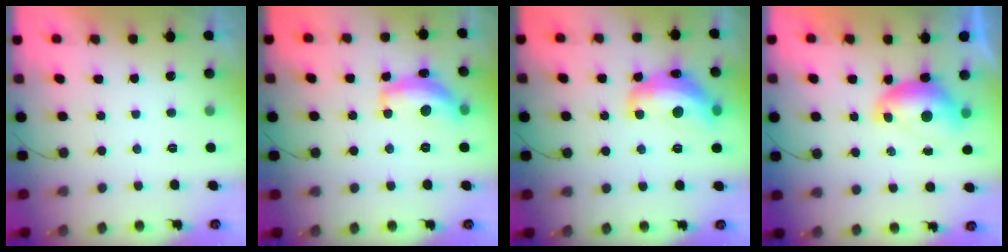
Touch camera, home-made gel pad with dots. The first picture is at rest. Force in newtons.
{"total": 13.7, "press": 13.6, "slide": 0.8}
{"total": 15.3, "press": 15.3, "slide": 1.1}
{"total": 7.5, "press": 7.4, "slide": 0.8}